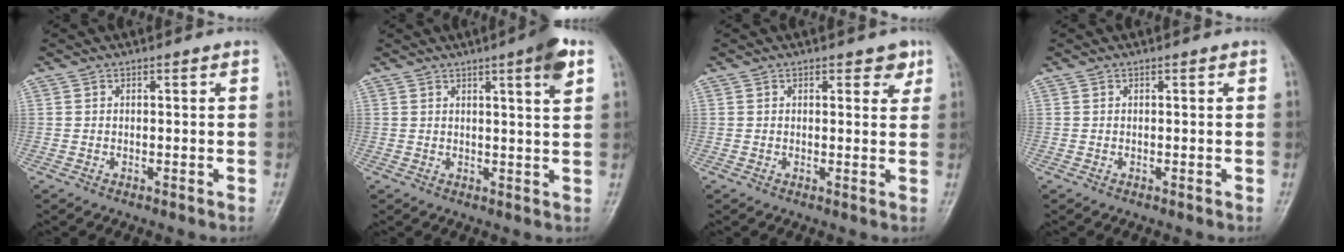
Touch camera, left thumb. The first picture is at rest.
{"total": 5.8, "force": [3.0, 0.4, 5.0], "torque": [-0.068, -0.014, 0.040]}
{"total": 3.1, "force": [1.7, 1.7, 1.9], "torque": [-0.005, -0.007, 0.018]}
{"total": 0.0}